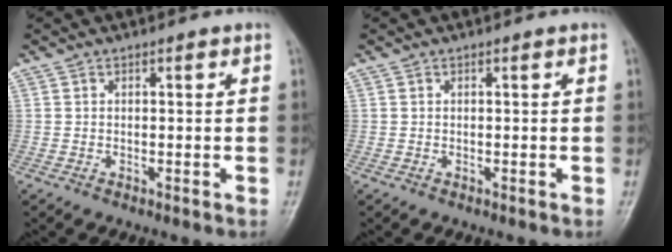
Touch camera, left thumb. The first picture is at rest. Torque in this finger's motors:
{"motor_torque": [0.00, 0.00, -0.03, -0.03, 0.00]}